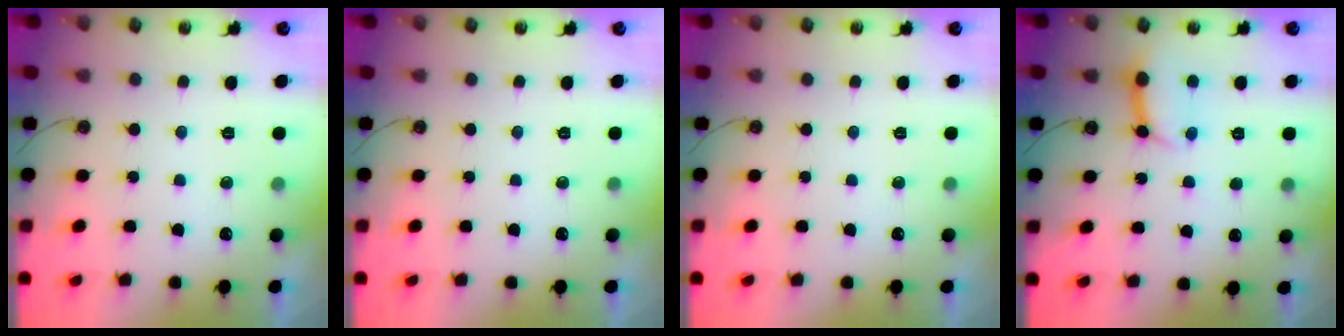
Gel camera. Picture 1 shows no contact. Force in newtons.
{"total": 0.0}
{"total": 0.0}
{"total": 11.0, "press": 10.9, "slide": 1.1}